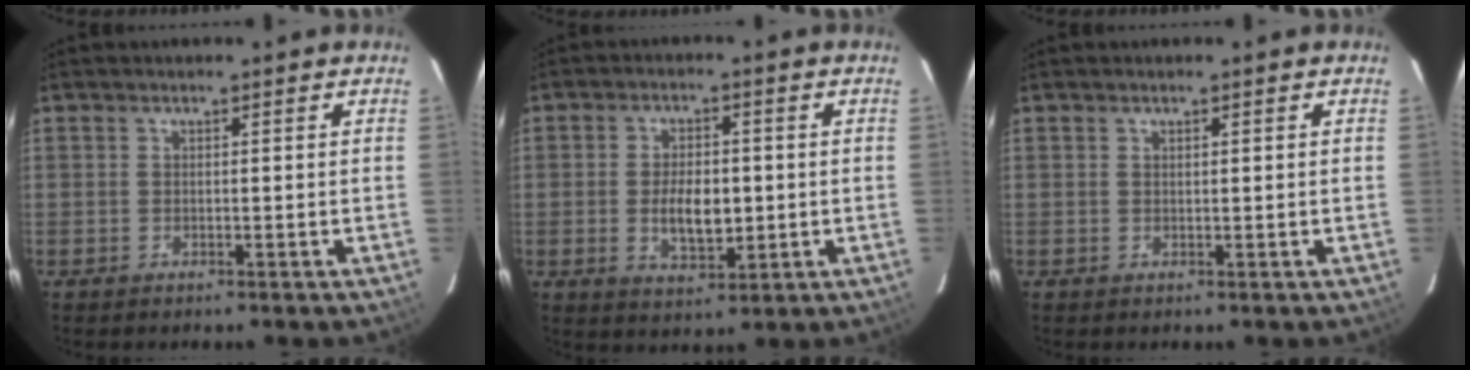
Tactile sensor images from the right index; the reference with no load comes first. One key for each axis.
{"total": 7.4, "fx": -0.7, "fy": 3.9, "fz": 6.3, "tx": -0.119, "ty": -0.004, "tz": -0.007}
{"total": 0.6, "fx": 0.3, "fy": 0.2, "fz": 0.5, "tx": -0.007, "ty": 0.004, "tz": 0.006}